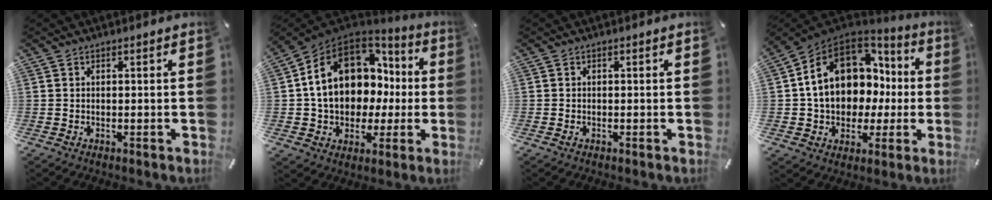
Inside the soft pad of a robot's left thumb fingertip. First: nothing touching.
{"total": 16.2, "force": [2.8, 12.7, 9.7], "torque": [-0.200, -0.012, 0.048]}
{"total": 0.8, "force": [-0.3, 0.5, 0.5], "torque": [-0.010, -0.001, -0.006]}
{"total": 15.9, "force": [3.0, 12.5, 9.4], "torque": [-0.188, -0.013, 0.055]}